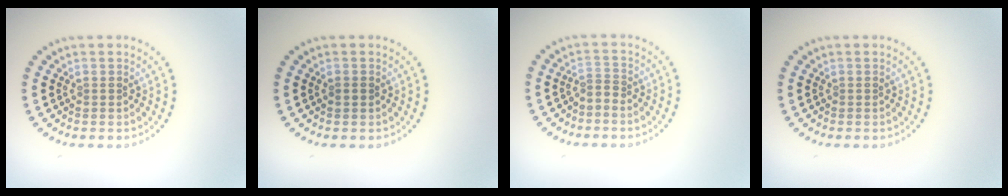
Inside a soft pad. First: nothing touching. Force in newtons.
{"total": 0.9, "press": 0.9, "slide": 0.2}
{"total": 1.2, "press": 0.5, "slide": 1.0}
{"total": 0.0}